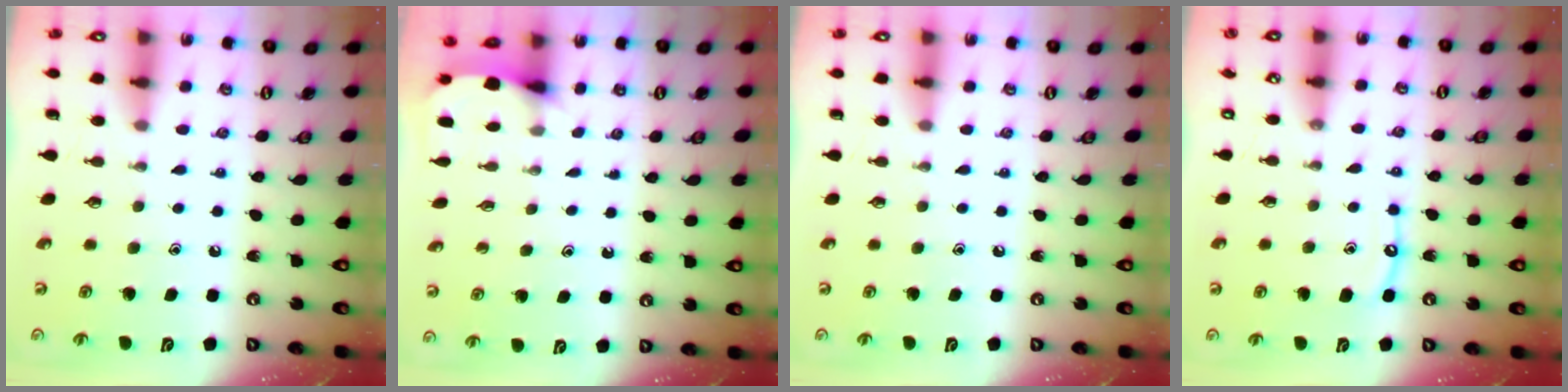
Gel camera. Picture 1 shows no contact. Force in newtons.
{"total": 2.8, "press": 2.8, "slide": 0.3}
{"total": 0.0}
{"total": 6.8, "press": 6.7, "slide": 0.6}